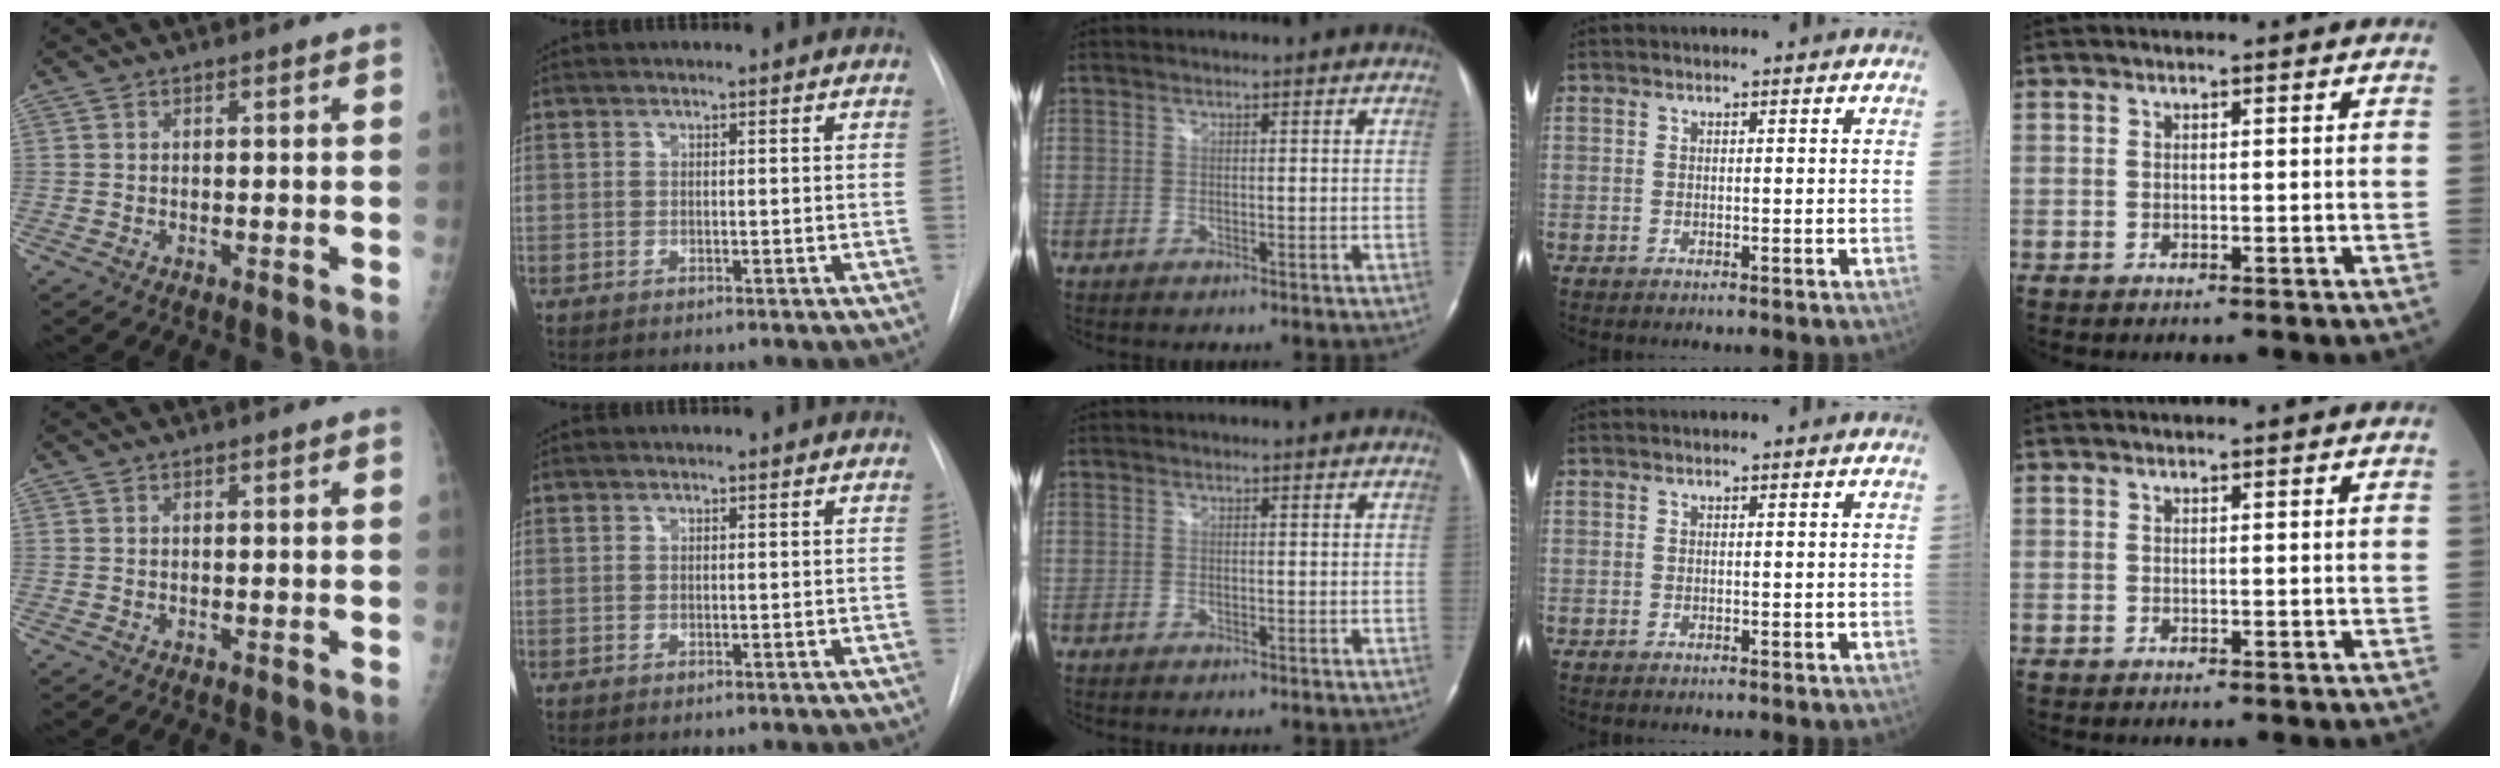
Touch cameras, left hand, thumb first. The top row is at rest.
{}